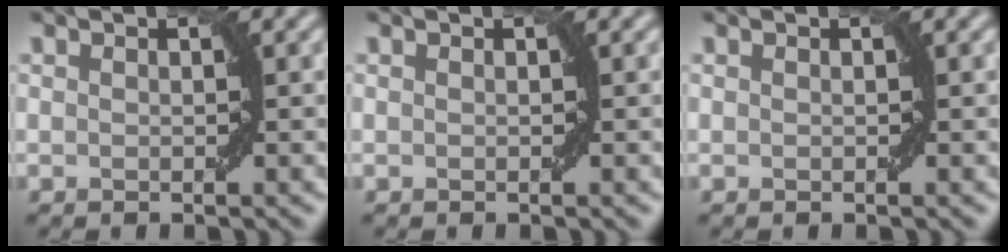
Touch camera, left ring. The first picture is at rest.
{"total": 0.0}
{"total": 0.0}